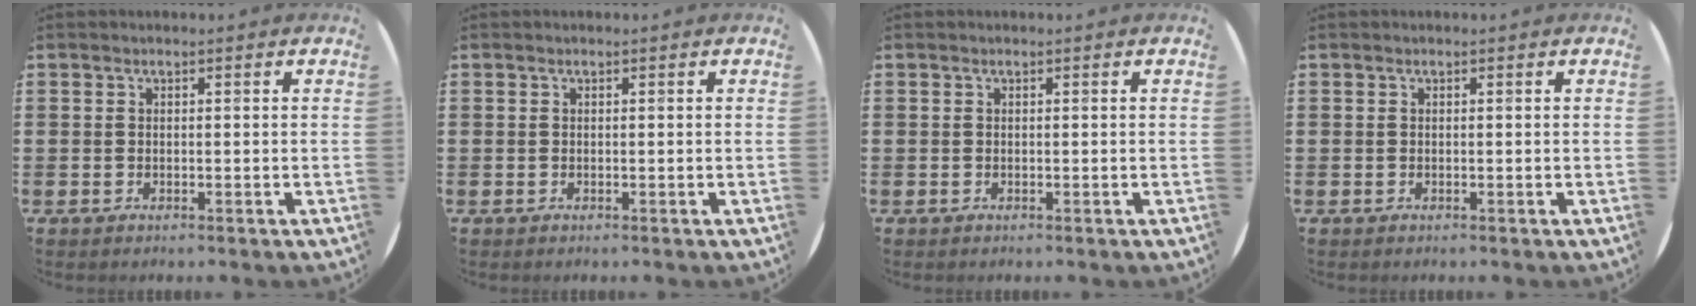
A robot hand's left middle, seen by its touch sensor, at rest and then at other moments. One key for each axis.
{"total": 0.0}
{"total": 0.0}
{"total": 0.0}